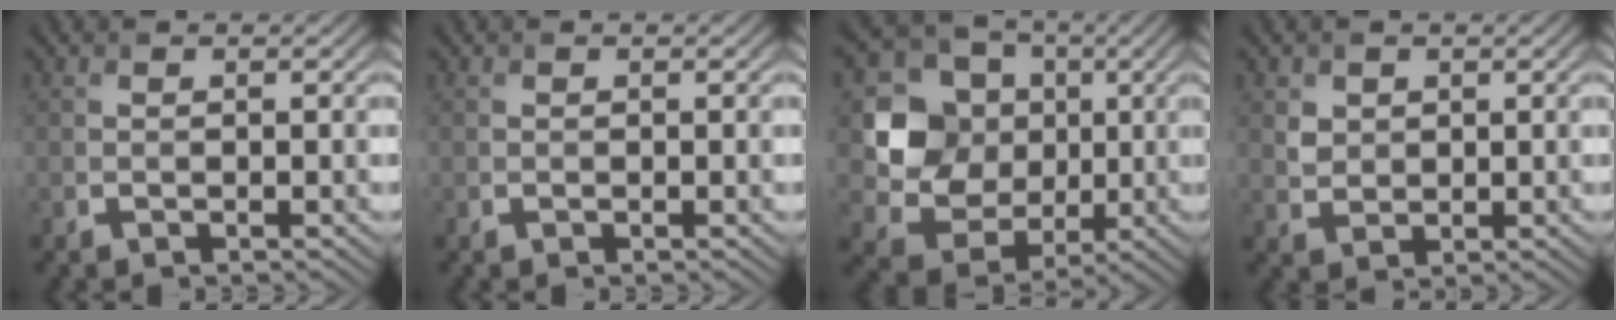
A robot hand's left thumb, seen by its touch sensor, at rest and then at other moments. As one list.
[{"total": 0.0}, {"total": 11.2, "force": [1.3, 9.8, 5.2], "torque": [-0.128, -0.007, 0.005]}, {"total": 2.6, "force": [1.2, 2.1, 0.8], "torque": [-0.031, -0.009, 0.027]}]